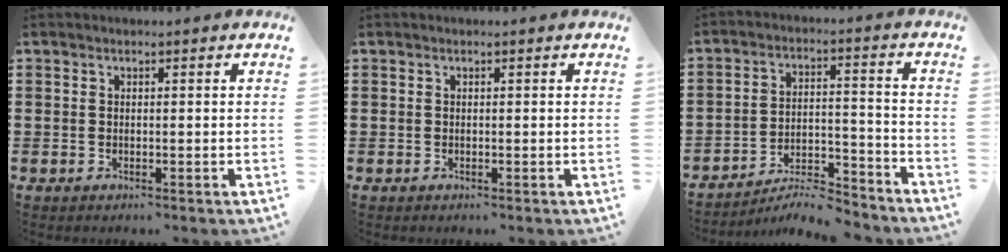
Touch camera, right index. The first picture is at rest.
{"total": 0.0}
{"total": 7.5, "force": [-7.0, 1.2, 2.5], "torque": [-0.031, 0.018, -0.133]}